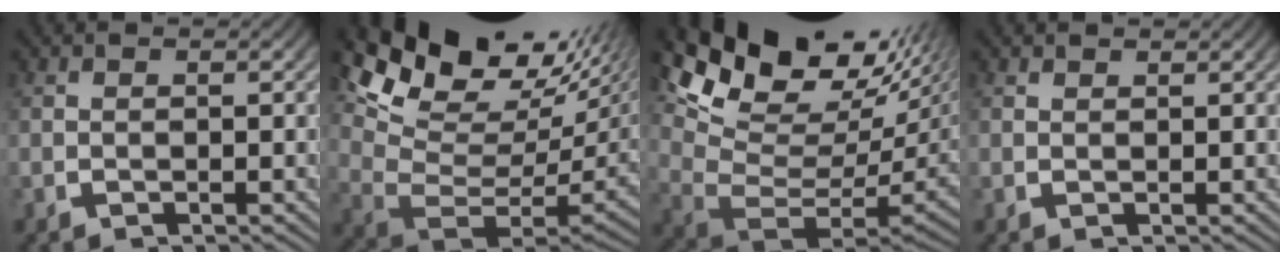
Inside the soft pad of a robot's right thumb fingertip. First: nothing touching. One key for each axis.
{"total": 15.3, "fx": 4.1, "fy": 9.9, "fz": 10.9, "tx": -0.194, "ty": -0.018, "tz": 0.065}
{"total": 16.6, "fx": 3.4, "fy": 11.2, "fz": 11.7, "tx": -0.212, "ty": -0.027, "tz": 0.056}
{"total": 0.8, "fx": 0.8, "fy": 0.0, "fz": -0.1, "tx": 0.006, "ty": -0.001, "tz": 0.017}